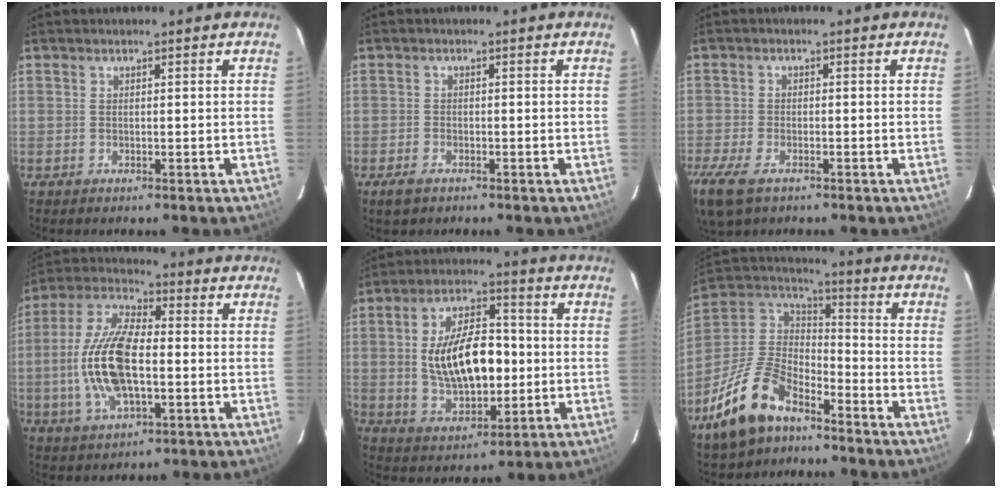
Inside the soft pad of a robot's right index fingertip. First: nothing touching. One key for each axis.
{"total": 2.7, "fx": -1.9, "fy": 1.4, "fz": 1.4, "tx": -0.033, "ty": -0.005, "tz": -0.035}
{"total": 9.5, "fx": -5.9, "fy": 4.5, "fz": 5.9, "tx": -0.151, "ty": -0.032, "tz": -0.113}
{"total": 16.0, "fx": -2.1, "fy": 7.1, "fz": 14.2, "tx": -0.298, "ty": 0.005, "tz": -0.040}
{"total": 15.7, "fx": -0.3, "fy": 7.9, "fz": 13.6, "tx": -0.251, "ty": 0.009, "tz": 0.010}
{"total": 17.6, "fx": -11.4, "fy": 8.5, "fz": 10.4, "tx": -0.231, "ty": 0.000, "tz": -0.213}